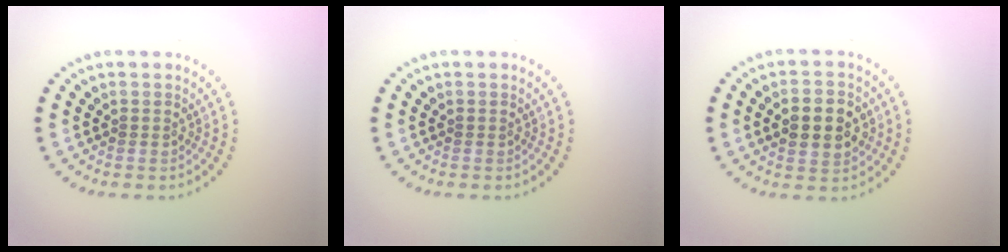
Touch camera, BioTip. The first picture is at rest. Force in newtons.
{"total": 0.0}
{"total": 5.2, "press": 5.2, "slide": 0.2}